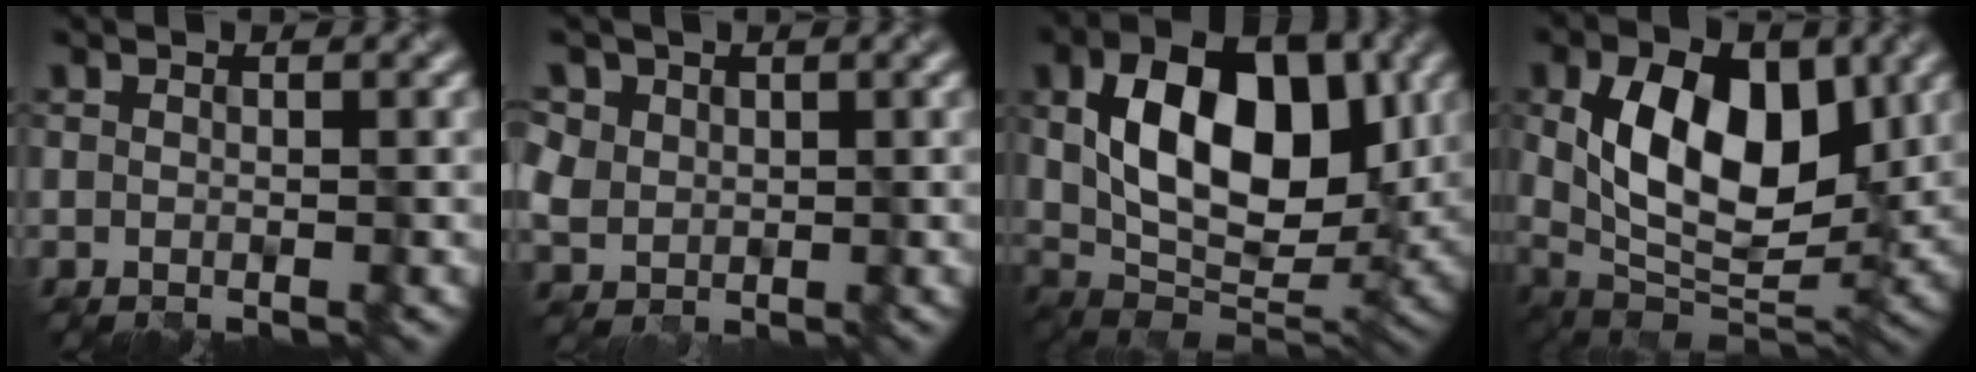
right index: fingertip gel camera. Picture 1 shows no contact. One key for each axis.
{"total": 4.6, "fx": 2.2, "fy": 3.8, "fz": 1.6, "tx": -0.064, "ty": 0.016, "tz": 0.045}
{"total": 11.4, "fx": 2.8, "fy": 6.9, "fz": 8.6, "tx": -0.140, "ty": -0.003, "tz": 0.049}
{"total": 10.6, "fx": 2.3, "fy": 6.1, "fz": 8.4, "tx": -0.142, "ty": -0.005, "tz": 0.035}